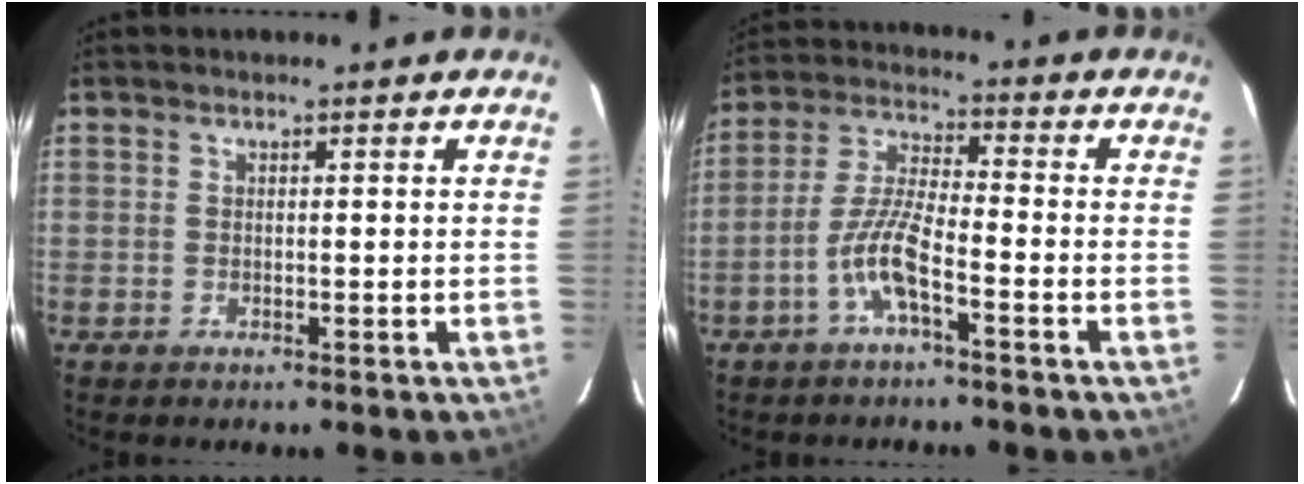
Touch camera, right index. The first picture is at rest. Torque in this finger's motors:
{"motor_torque": [1.31, -0.37, 0.72, 0.12]}